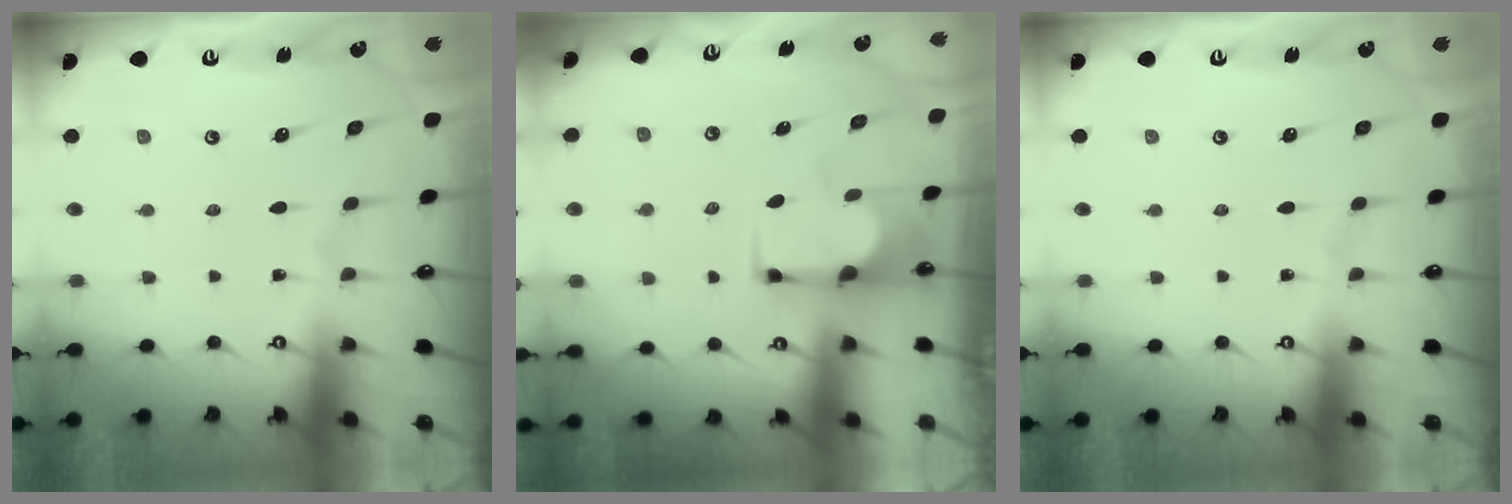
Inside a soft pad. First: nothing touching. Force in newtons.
{"total": 4.9, "press": 4.8, "slide": 1.2}
{"total": 0.0}